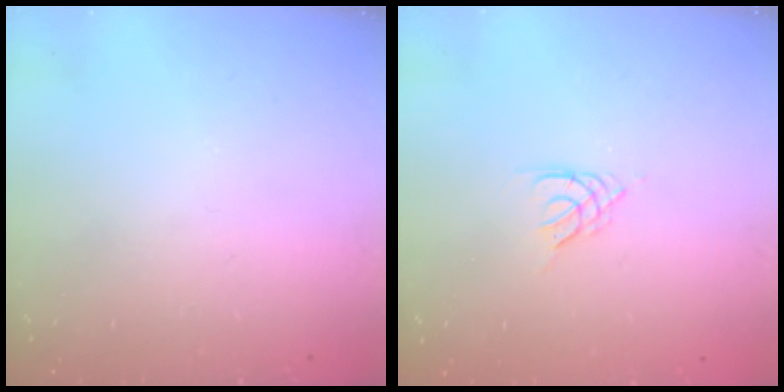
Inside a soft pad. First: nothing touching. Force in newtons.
{"total": 2.1, "press": 2.1, "slide": 0.4}